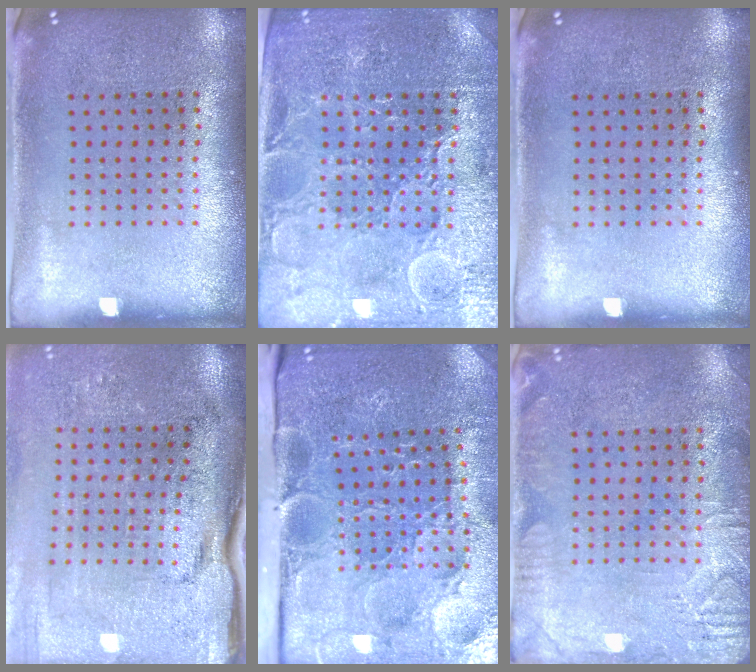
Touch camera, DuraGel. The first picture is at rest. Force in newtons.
{"total": 3.9, "press": 3.8, "slide": 1.0}
{"total": 0.0}
{"total": 4.5, "press": 3.7, "slide": 2.5}
{"total": 3.9, "press": 3.8, "slide": 1.1}
{"total": 3.1, "press": 3.1, "slide": 0.4}